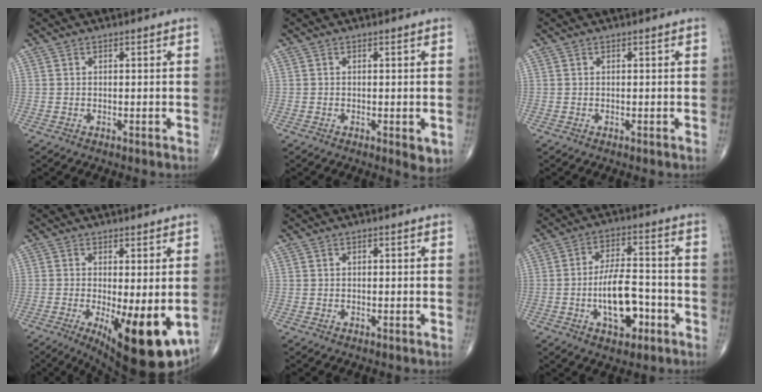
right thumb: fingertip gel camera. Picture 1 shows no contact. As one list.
[{"total": 2.6, "force": [-0.6, 0.9, 2.4], "torque": [-0.029, -0.007, -0.007]}, {"total": 0.0}, {"total": 15.1, "force": [-4.0, 4.8, 13.7], "torque": [-0.171, -0.026, -0.041]}, {"total": 0.6, "force": [0.1, 0.3, 0.5], "torque": [-0.008, 0.002, 0.002]}, {"total": 11.1, "force": [-3.5, 5.3, 9.1], "torque": [-0.144, 0.026, -0.057]}]